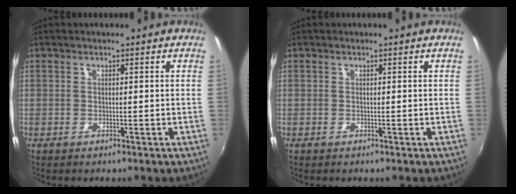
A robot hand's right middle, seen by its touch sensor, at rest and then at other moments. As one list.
[{"total": 0.0}]